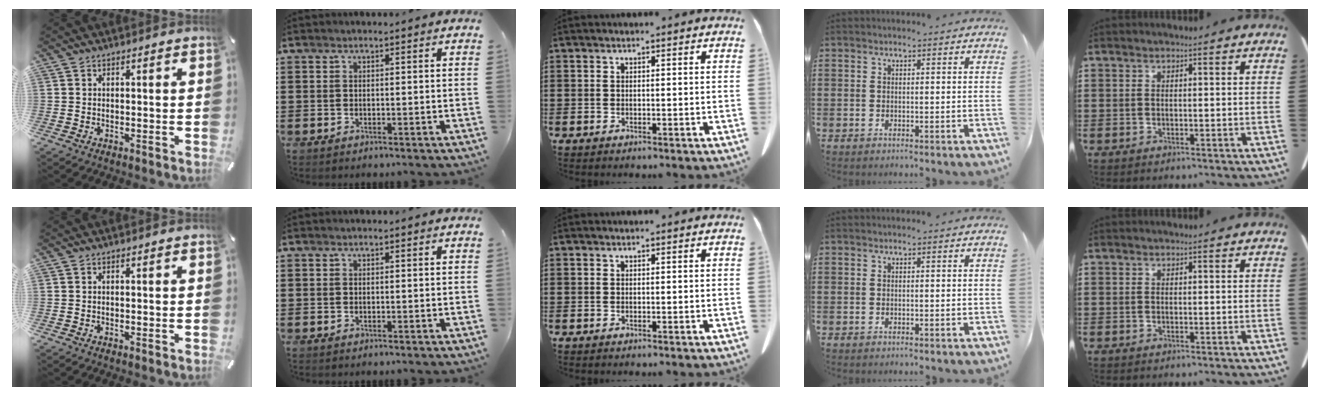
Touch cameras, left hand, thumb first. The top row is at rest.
{}